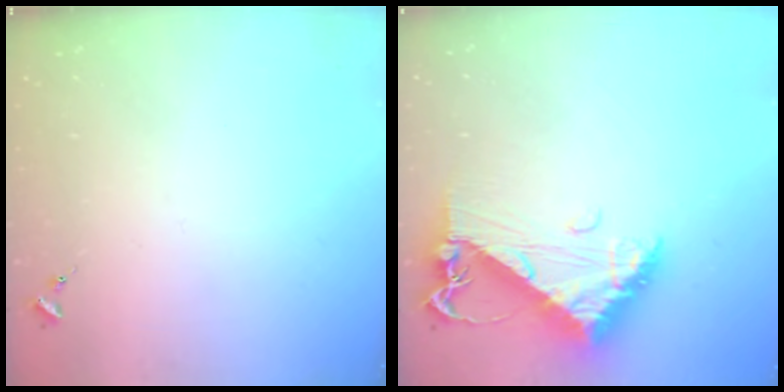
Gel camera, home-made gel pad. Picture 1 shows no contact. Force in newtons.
{"total": 11.4, "press": 11.3, "slide": 1.4}